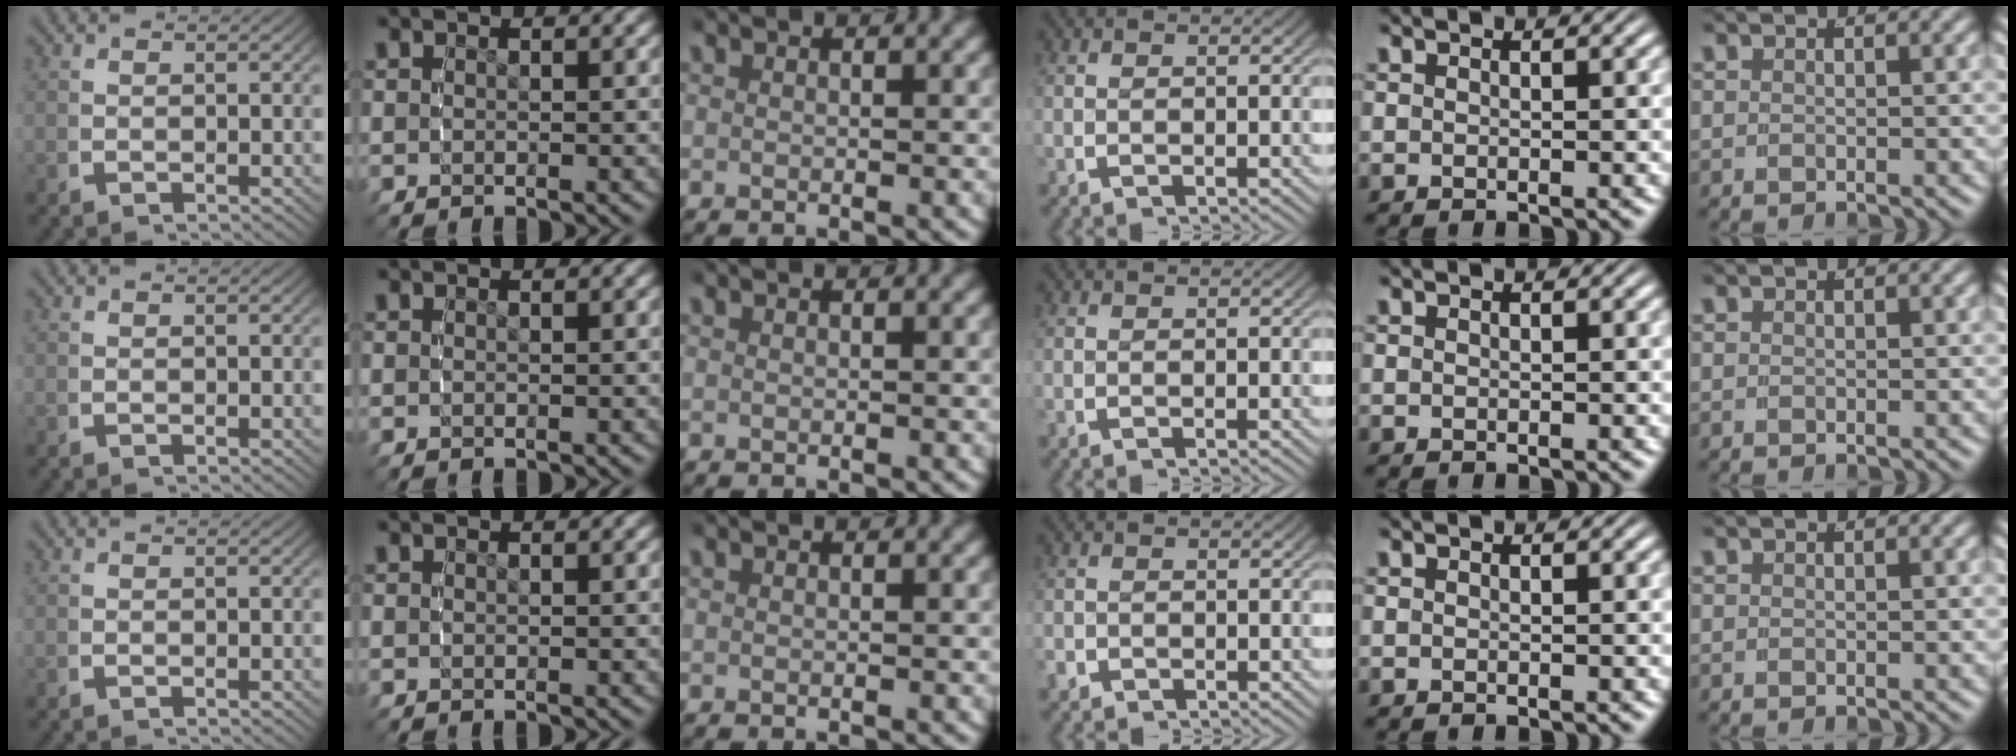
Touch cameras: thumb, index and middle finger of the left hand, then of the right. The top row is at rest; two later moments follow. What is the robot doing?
{"motion": "grasp_and_lifting", "object": "small bumper sticker"}